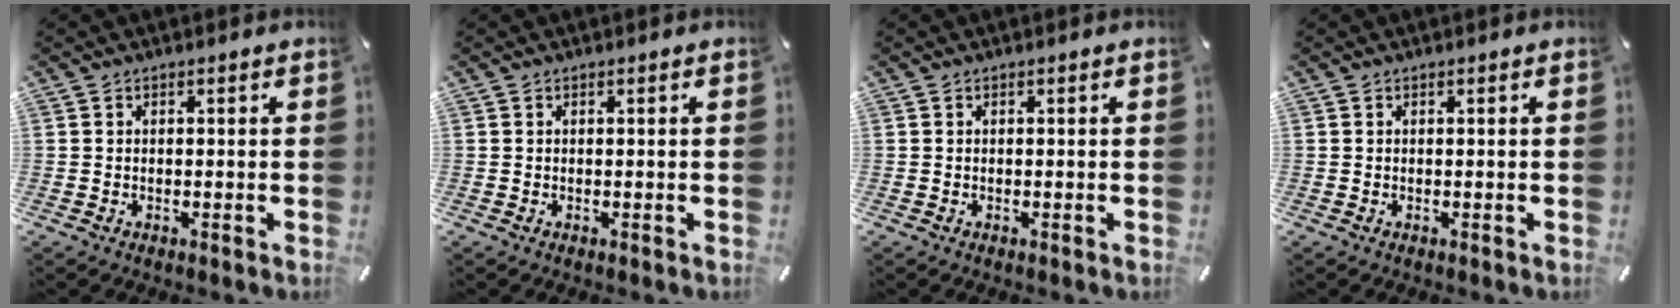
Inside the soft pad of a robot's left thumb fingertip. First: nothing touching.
{"total": 0.0}
{"total": 0.0}
{"total": 0.0}